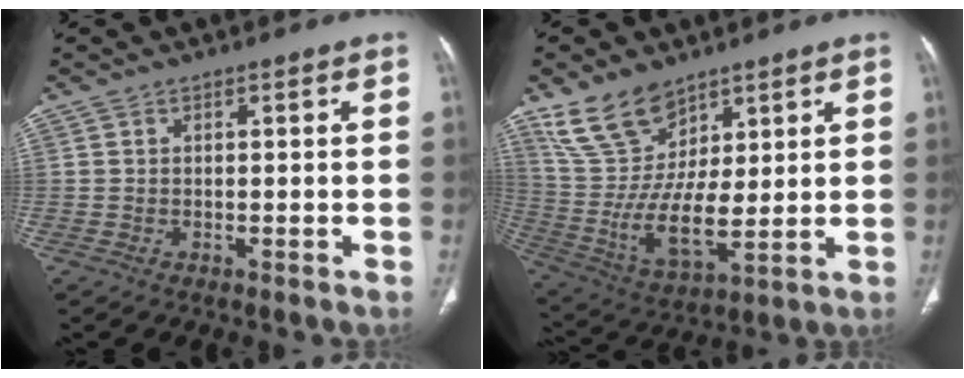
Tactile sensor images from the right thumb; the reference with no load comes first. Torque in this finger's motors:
{"motor_torque": [-0.68, 2.27, 1.67, 0.66, 0.20]}